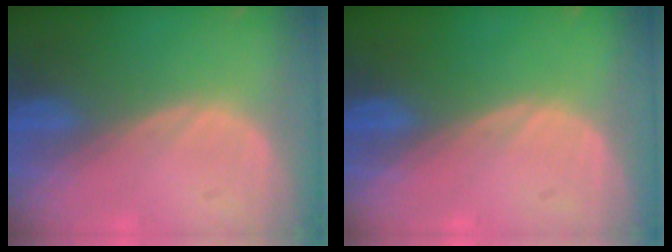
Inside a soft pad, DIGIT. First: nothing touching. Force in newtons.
{"total": 0.0}